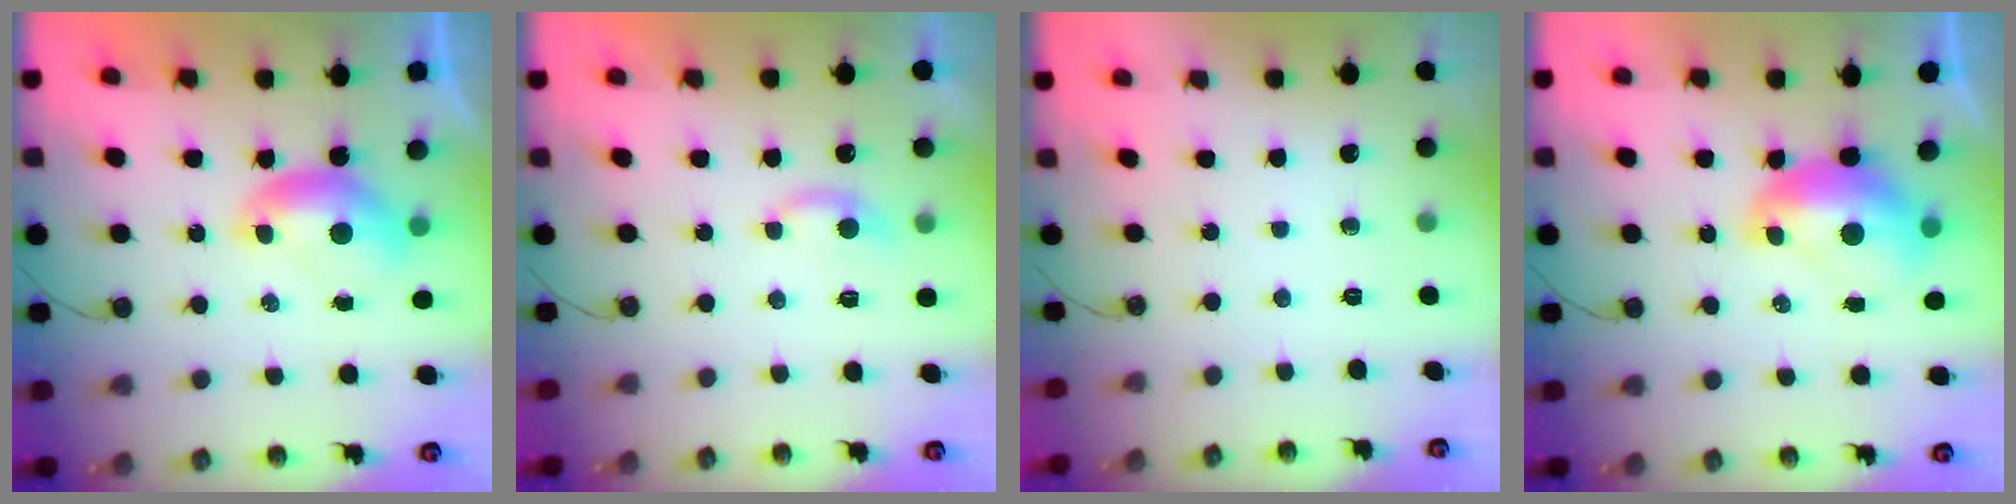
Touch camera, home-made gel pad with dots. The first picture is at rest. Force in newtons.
{"total": 2.1, "press": 2.0, "slide": 0.5}
{"total": 0.0}
{"total": 2.6, "press": 2.5, "slide": 0.7}